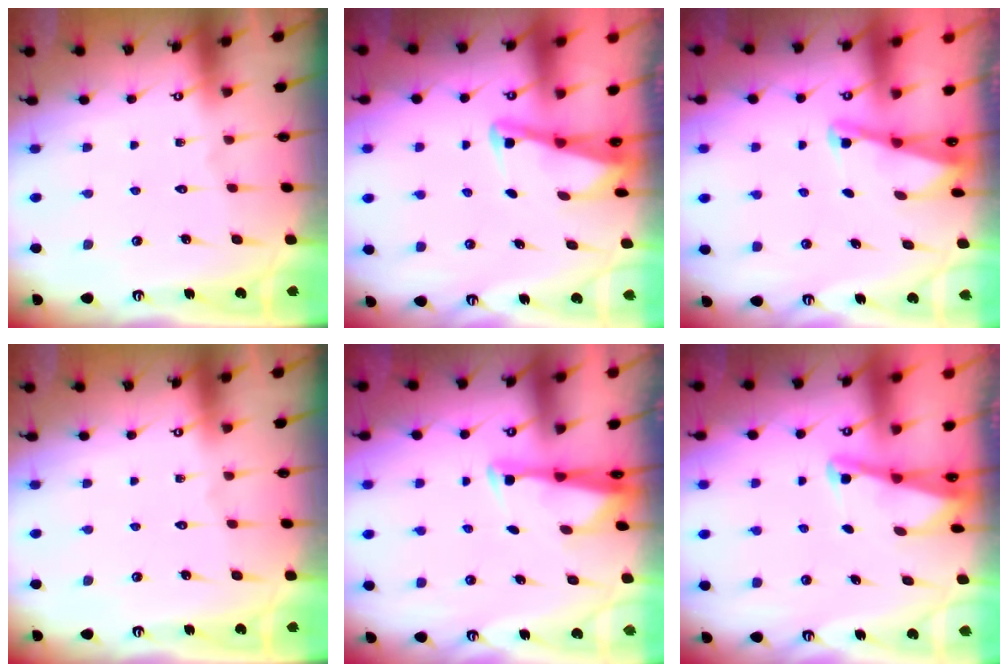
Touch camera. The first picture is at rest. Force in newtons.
{"total": 3.1, "press": 3.0, "slide": 0.4}
{"total": 1.9, "press": 1.9, "slide": 0.4}
{"total": 0.0}
{"total": 2.9, "press": 2.8, "slide": 0.7}
{"total": 2.2, "press": 2.2, "slide": 0.3}